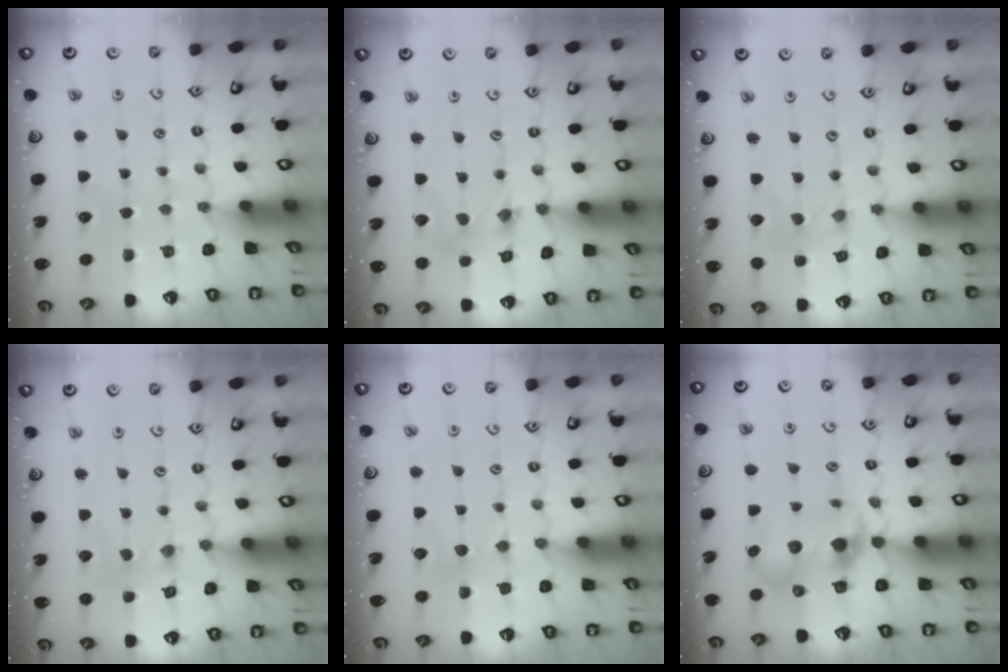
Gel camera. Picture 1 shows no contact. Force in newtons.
{"total": 1.2, "press": 1.2, "slide": 0.3}
{"total": 0.6, "press": 0.6, "slide": 0.1}
{"total": 0.7, "press": 0.7, "slide": 0.2}
{"total": 2.9, "press": 2.9, "slide": 0.3}
{"total": 5.9, "press": 5.9, "slide": 0.5}